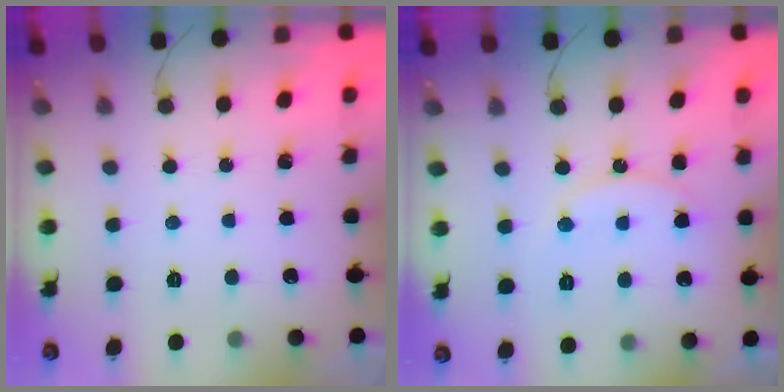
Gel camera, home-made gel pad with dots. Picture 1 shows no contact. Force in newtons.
{"total": 12.5, "press": 12.4, "slide": 0.9}